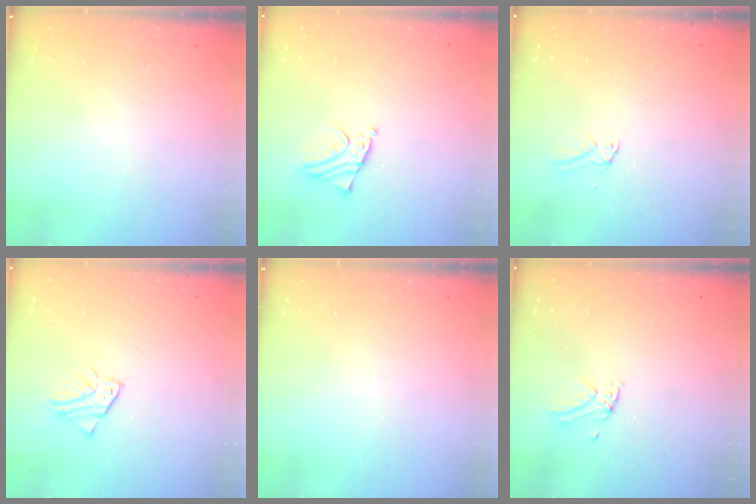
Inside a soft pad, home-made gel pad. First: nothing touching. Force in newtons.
{"total": 2.1, "press": 2.1, "slide": 0.2}
{"total": 1.5, "press": 1.5, "slide": 0.1}
{"total": 2.6, "press": 2.6, "slide": 0.2}
{"total": 0.0}
{"total": 2.1, "press": 2.1, "slide": 0.1}